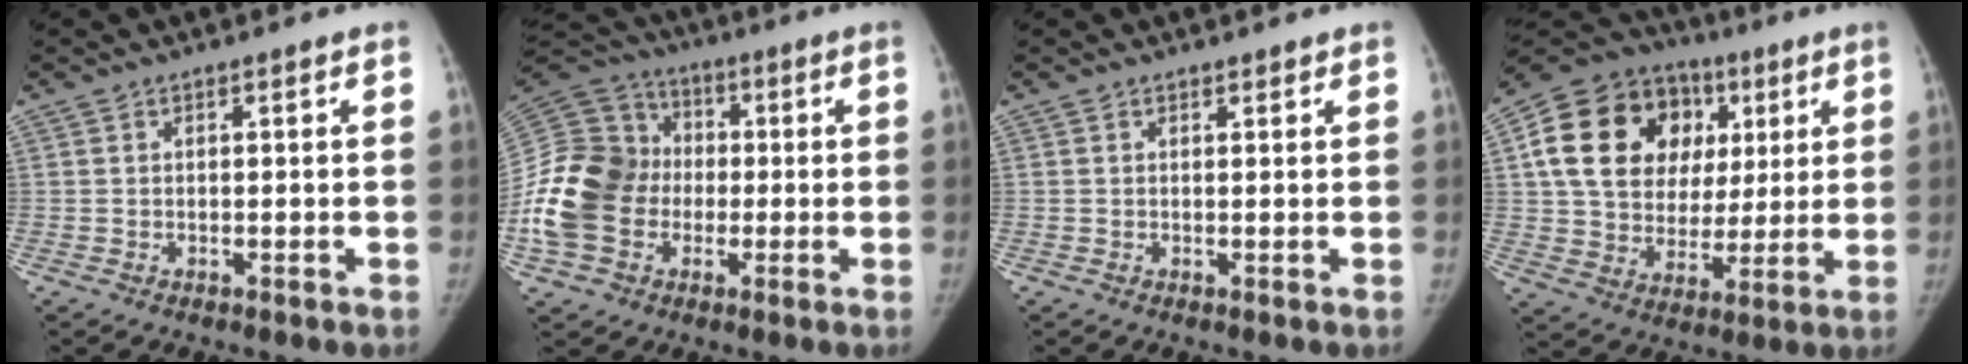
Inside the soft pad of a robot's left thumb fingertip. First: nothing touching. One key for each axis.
{"total": 19.8, "fx": -3.1, "fy": 16.1, "fz": 11.1, "tx": -0.235, "ty": 0.034, "tz": -0.057}
{"total": 0.8, "fx": 0.6, "fy": 0.5, "fz": 0.1, "tx": 0.005, "ty": -0.004, "tz": 0.006}
{"total": 22.7, "fx": 6.2, "fy": 17.5, "fz": 13.0, "tx": -0.201, "ty": 0.025, "tz": 0.108}